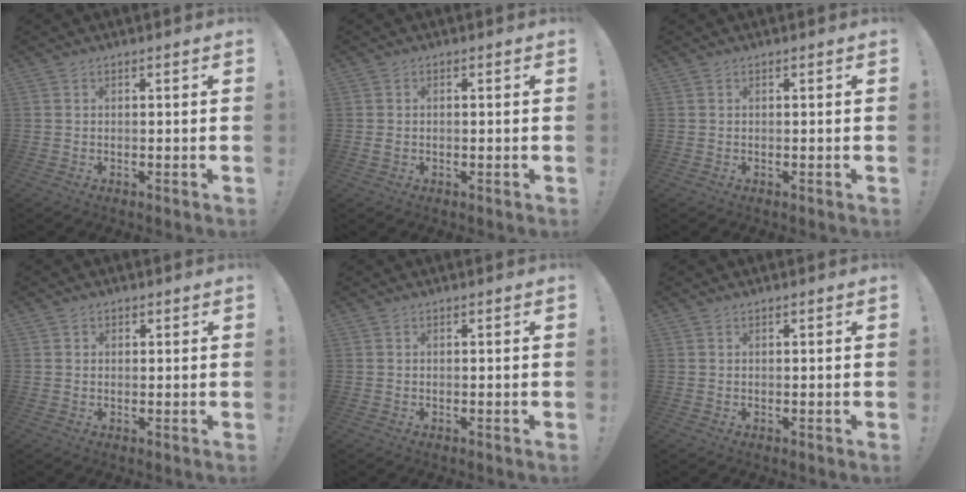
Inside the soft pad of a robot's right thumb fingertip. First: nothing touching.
{"total": 0.9, "force": [-0.2, 0.6, 0.6], "torque": [-0.016, 0.006, -0.003]}
{"total": 0.0}
{"total": 1.4, "force": [0.5, 1.3, 0.3], "torque": [0.001, 0.000, 0.009]}
{"total": 0.0}
{"total": 0.0}